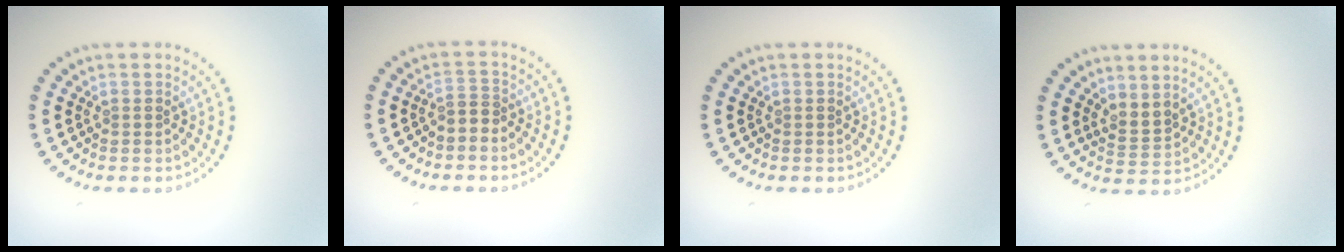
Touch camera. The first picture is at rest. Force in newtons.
{"total": 1.6, "press": 1.3, "slide": 0.9}
{"total": 0.0}
{"total": 1.9, "press": 1.4, "slide": 1.2}